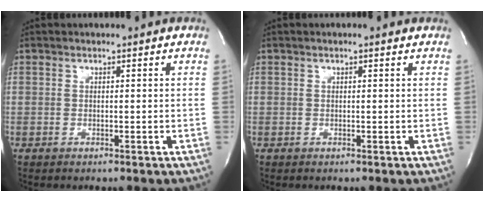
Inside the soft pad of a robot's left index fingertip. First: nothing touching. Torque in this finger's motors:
{"motor_torque": [0.12, -0.05, -0.03, -0.01]}